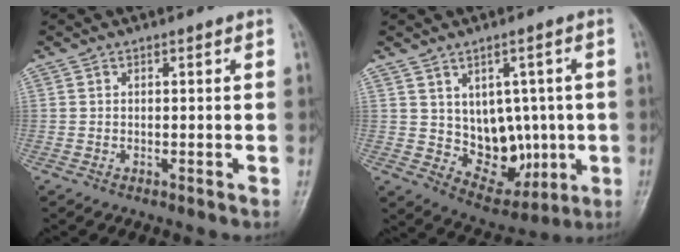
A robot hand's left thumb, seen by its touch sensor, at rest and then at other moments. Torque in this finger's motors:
{"motor_torque": [0.23, 0.27, -0.02, 0.05, 0.05]}